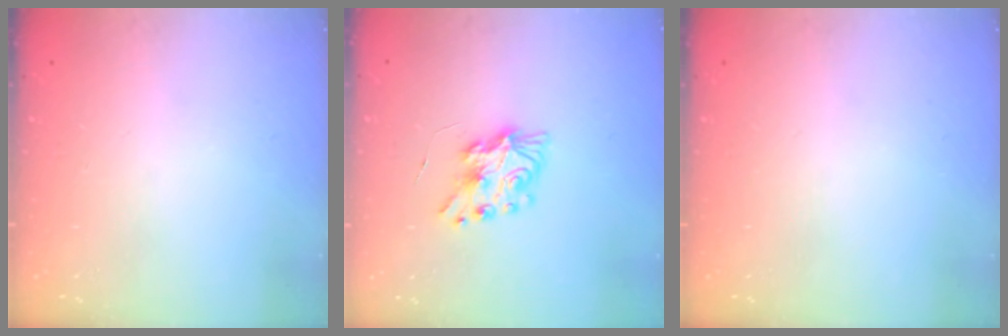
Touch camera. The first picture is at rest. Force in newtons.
{"total": 8.8, "press": 8.8, "slide": 0.3}
{"total": 0.0}